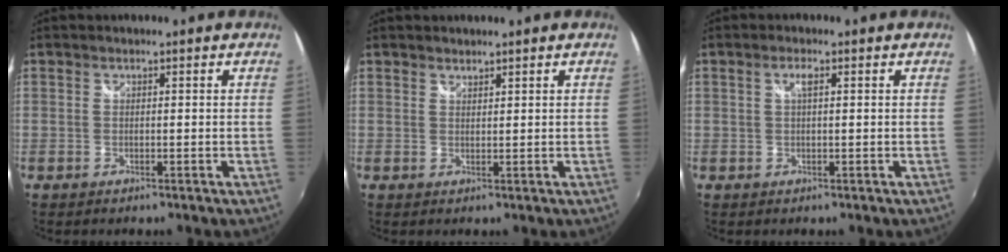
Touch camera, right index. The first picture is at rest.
{"total": 1.1, "force": [1.0, 0.4, 0.1], "torque": [-0.001, 0.001, 0.018]}
{"total": 1.7, "force": [0.6, 0.4, 1.6], "torque": [-0.030, 0.005, 0.007]}